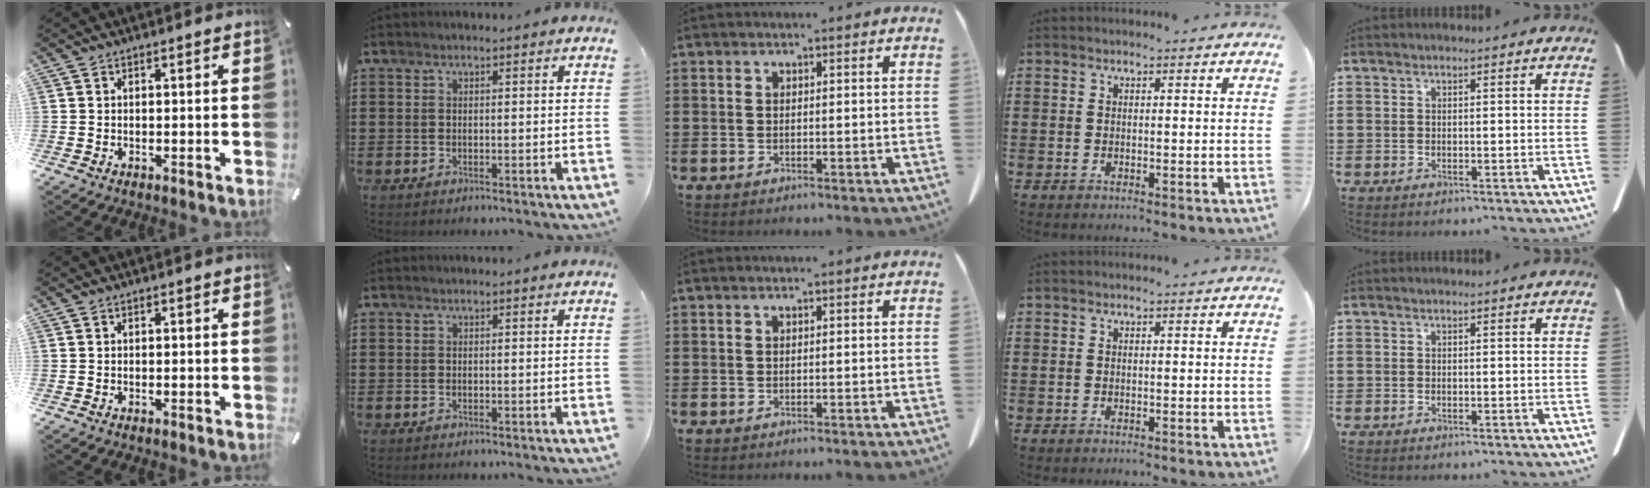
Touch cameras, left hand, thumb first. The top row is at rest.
{}